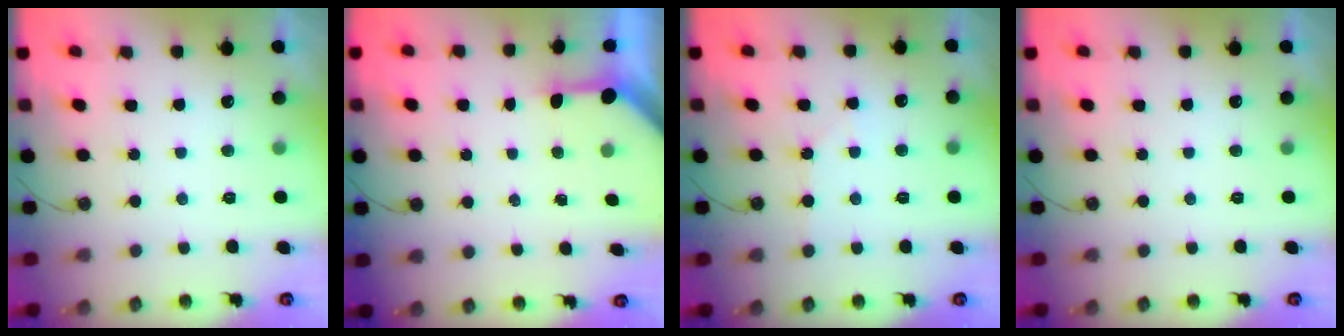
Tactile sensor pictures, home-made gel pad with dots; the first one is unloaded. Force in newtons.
{"total": 3.2, "press": 3.2, "slide": 0.3}
{"total": 5.2, "press": 5.1, "slide": 0.7}
{"total": 0.0}